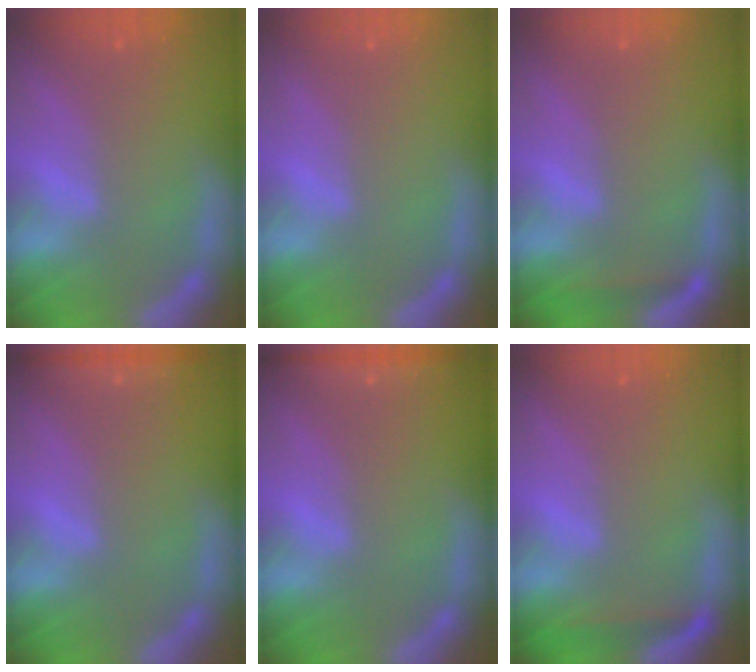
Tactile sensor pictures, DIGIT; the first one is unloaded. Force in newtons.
{"total": 0.0}
{"total": 1.4}
{"total": 2.4}
{"total": 3.0}
{"total": 2.5}